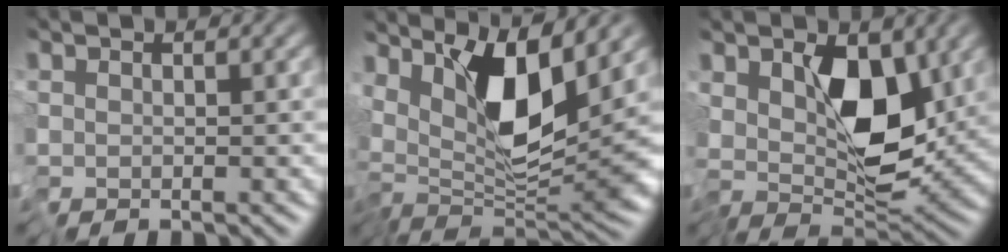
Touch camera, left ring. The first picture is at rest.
{"total": 8.7, "force": [3.1, 2.2, 7.9], "torque": [-0.132, -0.016, 0.055]}
{"total": 6.7, "force": [0.9, 3.1, 5.8], "torque": [-0.091, -0.023, 0.017]}